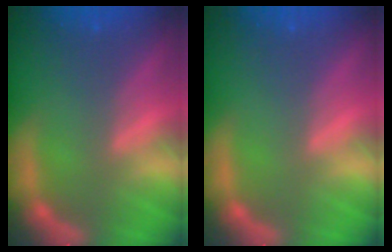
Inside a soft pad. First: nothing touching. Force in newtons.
{"total": 0.0}